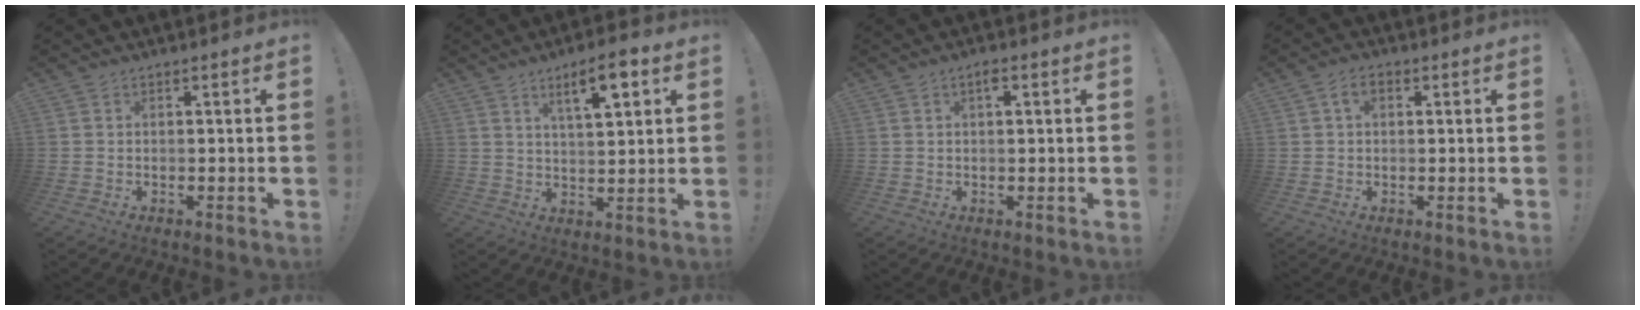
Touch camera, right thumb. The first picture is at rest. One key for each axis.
{"total": 8.9, "fx": 4.6, "fy": 2.3, "fz": 7.3, "tx": -0.107, "ty": -0.016, "tz": 0.072}
{"total": 2.2, "fx": 0.9, "fy": 0.8, "fz": 1.8, "tx": -0.026, "ty": 0.003, "tz": 0.011}
{"total": 3.6, "fx": 1.1, "fy": 2.4, "fz": 2.5, "tx": -0.040, "ty": 0.006, "tz": 0.019}